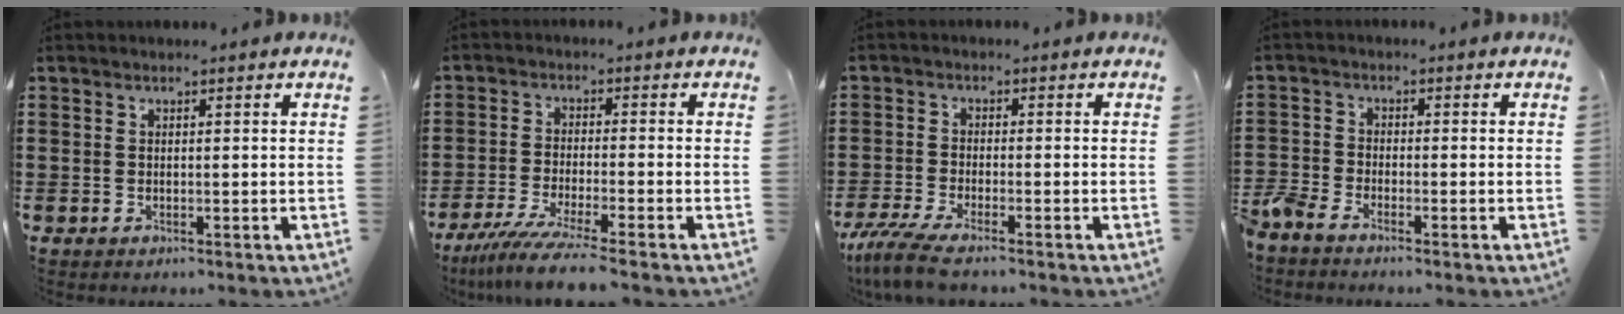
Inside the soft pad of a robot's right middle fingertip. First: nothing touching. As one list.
[{"total": 6.1, "force": [-5.2, -0.4, 3.3], "torque": [-0.072, -0.021, -0.099]}, {"total": 4.9, "force": [-4.2, 0.4, 2.6], "torque": [-0.079, -0.020, -0.088]}, {"total": 2.8, "force": [-2.6, 0.7, 0.7], "torque": [-0.044, -0.007, -0.062]}]